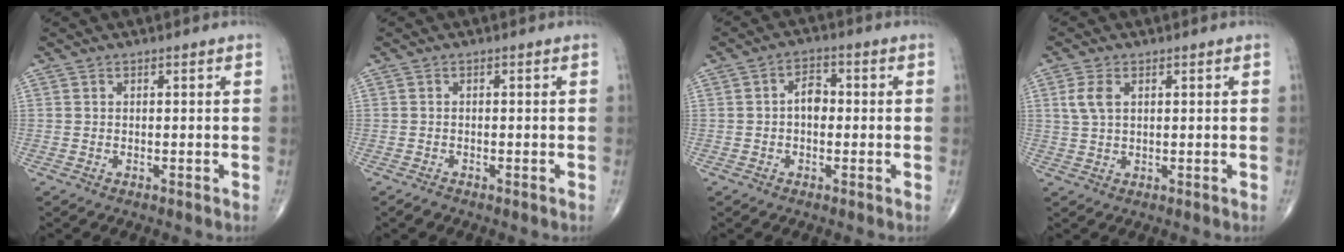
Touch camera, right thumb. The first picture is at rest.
{"total": 1.1, "force": [-1.0, 0.3, 0.3], "torque": [-0.009, -0.001, -0.019]}
{"total": 4.0, "force": [-0.3, 2.7, 2.9], "torque": [-0.035, 0.015, -0.013]}
{"total": 3.8, "force": [1.1, 2.2, 2.9], "torque": [-0.067, 0.005, 0.025]}